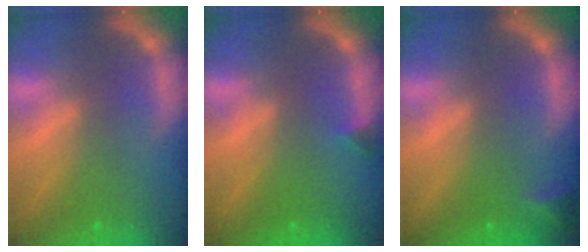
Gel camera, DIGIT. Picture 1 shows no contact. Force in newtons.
{"total": 0.9}
{"total": 1.9}